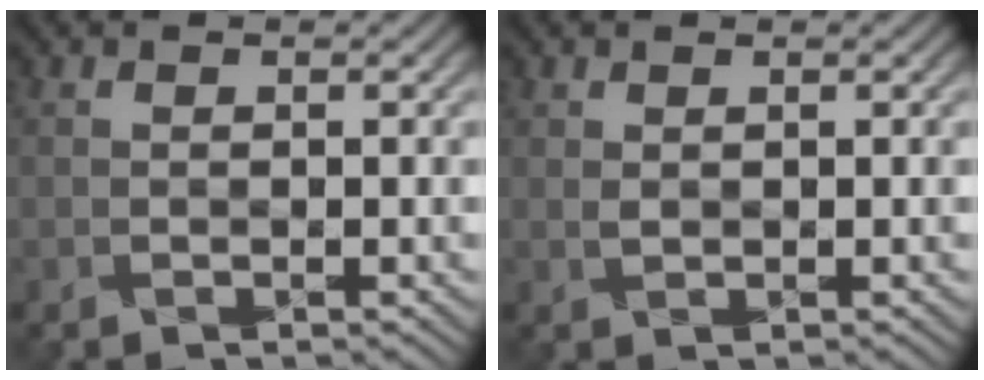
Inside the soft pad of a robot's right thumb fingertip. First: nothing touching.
{"total": 0.6, "force": [0.5, 0.1, 0.1], "torque": [-0.005, 0.001, 0.013]}